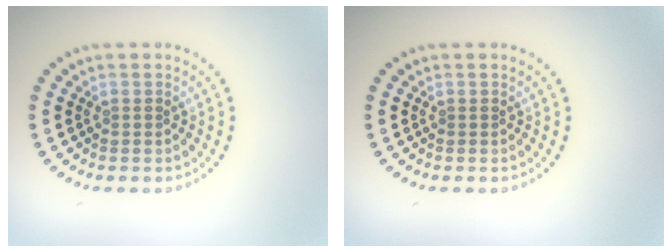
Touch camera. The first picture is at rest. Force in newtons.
{"total": 0.0}